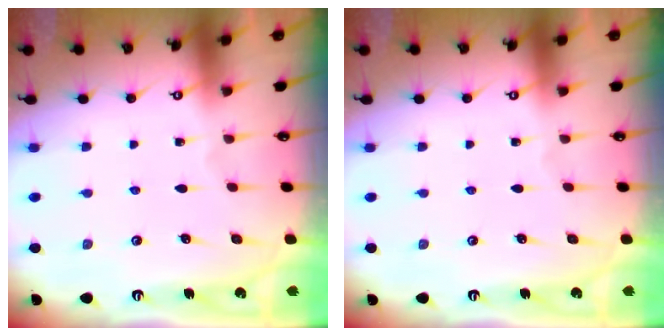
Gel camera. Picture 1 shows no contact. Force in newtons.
{"total": 0.0}